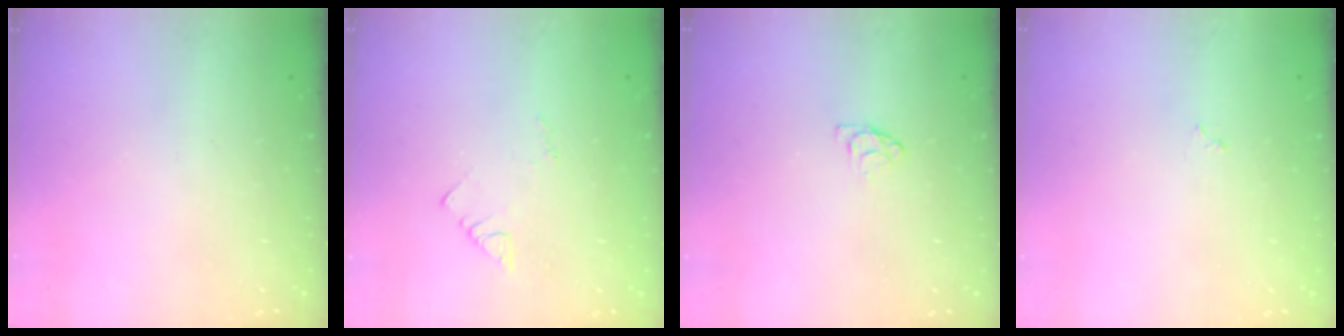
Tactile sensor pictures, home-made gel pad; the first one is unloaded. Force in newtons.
{"total": 3.7, "press": 3.7, "slide": 0.2}
{"total": 3.7, "press": 3.7, "slide": 0.4}
{"total": 2.2, "press": 2.1, "slide": 0.3}